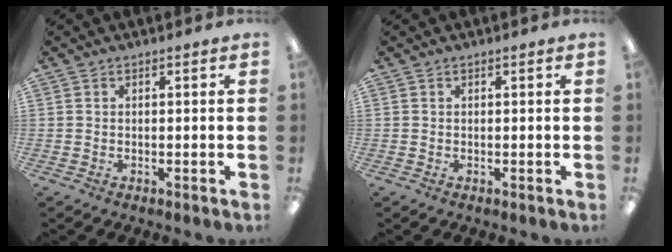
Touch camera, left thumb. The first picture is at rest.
{"total": 0.0}